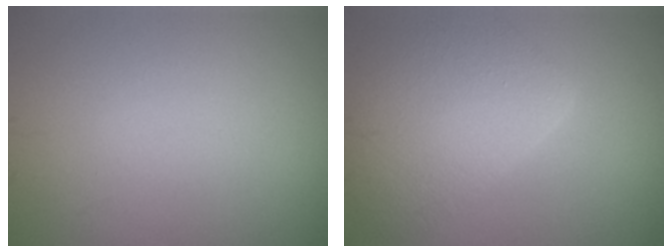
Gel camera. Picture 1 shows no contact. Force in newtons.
{"total": 6.8, "press": 6.8, "slide": 0.4}